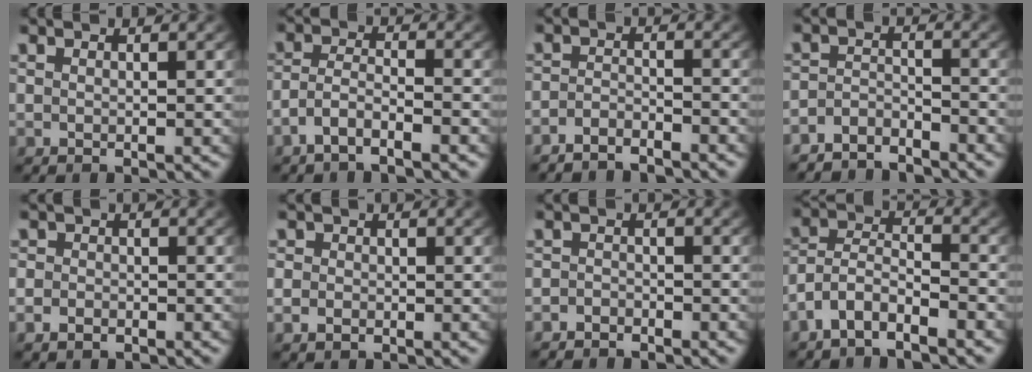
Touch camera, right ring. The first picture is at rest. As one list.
[{"total": 3.4, "force": [-2.5, 1.6, 1.7], "torque": [-0.042, -0.013, -0.044]}, {"total": 3.9, "force": [-3.7, 1.1, 0.3], "torque": [-0.012, -0.018, -0.058]}, {"total": 4.4, "force": [-4.0, 1.7, 0.9], "torque": [-0.014, -0.017, -0.068]}, {"total": 2.1, "force": [-1.2, 1.7, 0.3], "torque": [-0.011, -0.011, -0.018]}, {"total": 2.1, "force": [-0.7, 1.9, 0.5], "torque": [-0.018, -0.009, -0.011]}, {"total": 2.4, "force": [-2.2, 0.9, -0.4], "torque": [0.004, -0.017, -0.034]}, {"total": 6.1, "force": [-3.1, 4.8, 2.2], "torque": [-0.062, -0.022, -0.061]}]